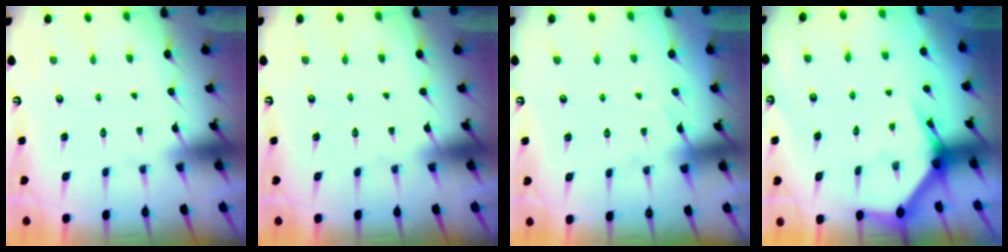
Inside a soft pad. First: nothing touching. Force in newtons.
{"total": 0.0}
{"total": 6.4, "press": 6.4, "slide": 0.8}
{"total": 4.0, "press": 4.0, "slide": 0.2}